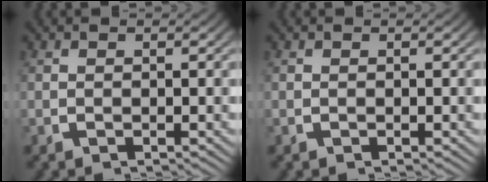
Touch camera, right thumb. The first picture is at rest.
{"total": 0.0}